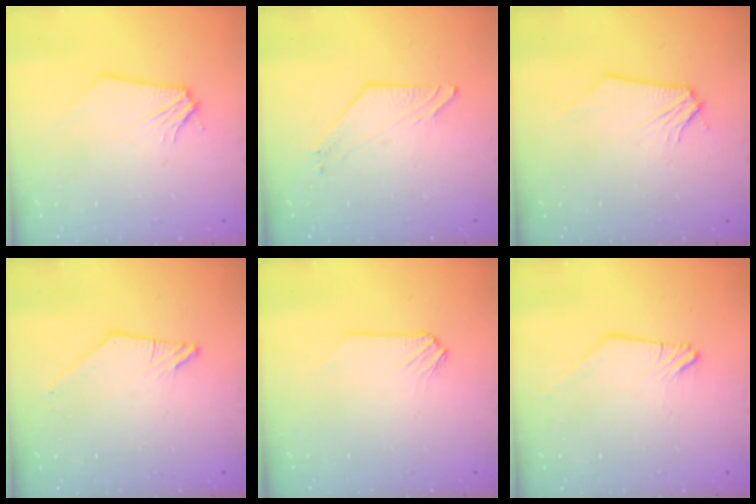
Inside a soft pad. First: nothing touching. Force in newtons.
{"total": 3.8, "press": 3.8, "slide": 0.6}
{"total": 0.0}
{"total": 0.7, "press": 0.7, "slide": 0.2}
{"total": 0.0}
{"total": 0.0}